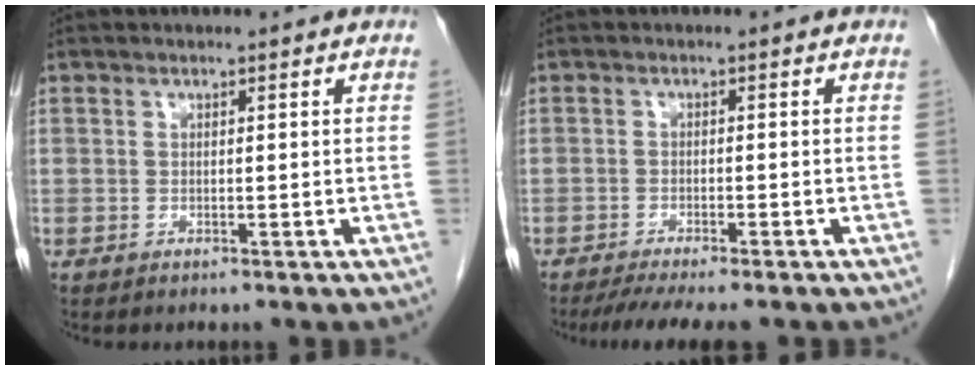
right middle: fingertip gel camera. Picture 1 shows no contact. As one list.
[{"total": 7.4, "force": [-6.2, 0.6, 4.0], "torque": [-0.051, -0.010, -0.095]}]